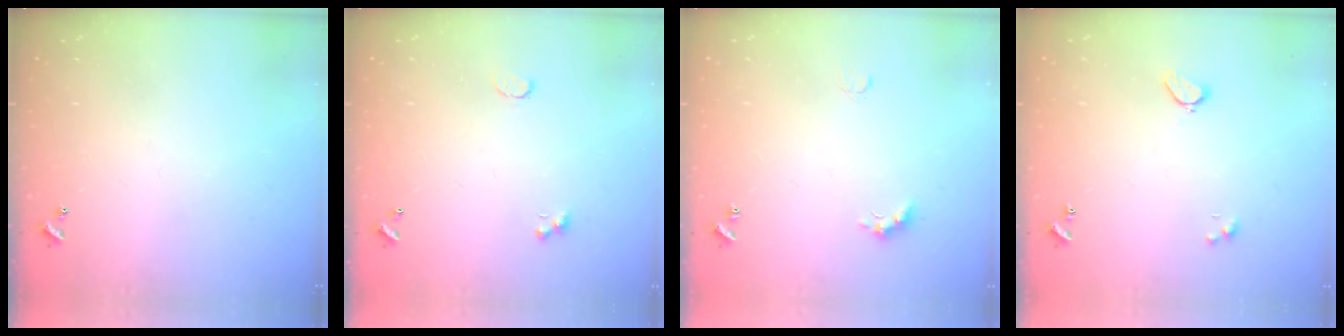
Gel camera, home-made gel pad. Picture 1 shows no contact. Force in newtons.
{"total": 0.6, "press": 0.4, "slide": 0.4}
{"total": 2.8, "press": 2.7, "slide": 0.6}
{"total": 2.0, "press": 1.9, "slide": 0.6}